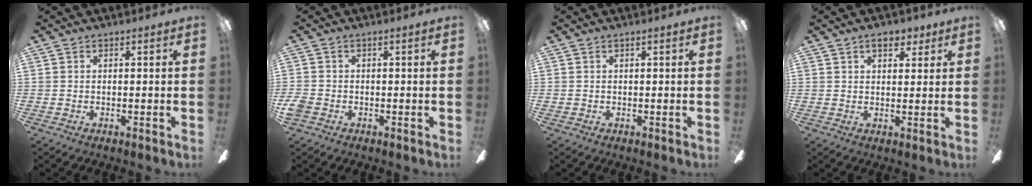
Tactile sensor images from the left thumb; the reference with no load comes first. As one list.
[{"total": 2.4, "force": [-1.1, 1.7, 1.2], "torque": [-0.025, 0.004, -0.021]}, {"total": 0.0}, {"total": 5.1, "force": [3.2, 2.5, 3.0], "torque": [-0.032, -0.009, 0.053]}]